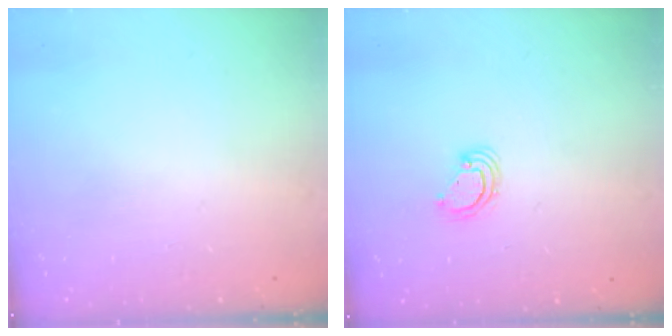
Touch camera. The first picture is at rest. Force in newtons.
{"total": 3.9, "press": 3.9, "slide": 0.1}